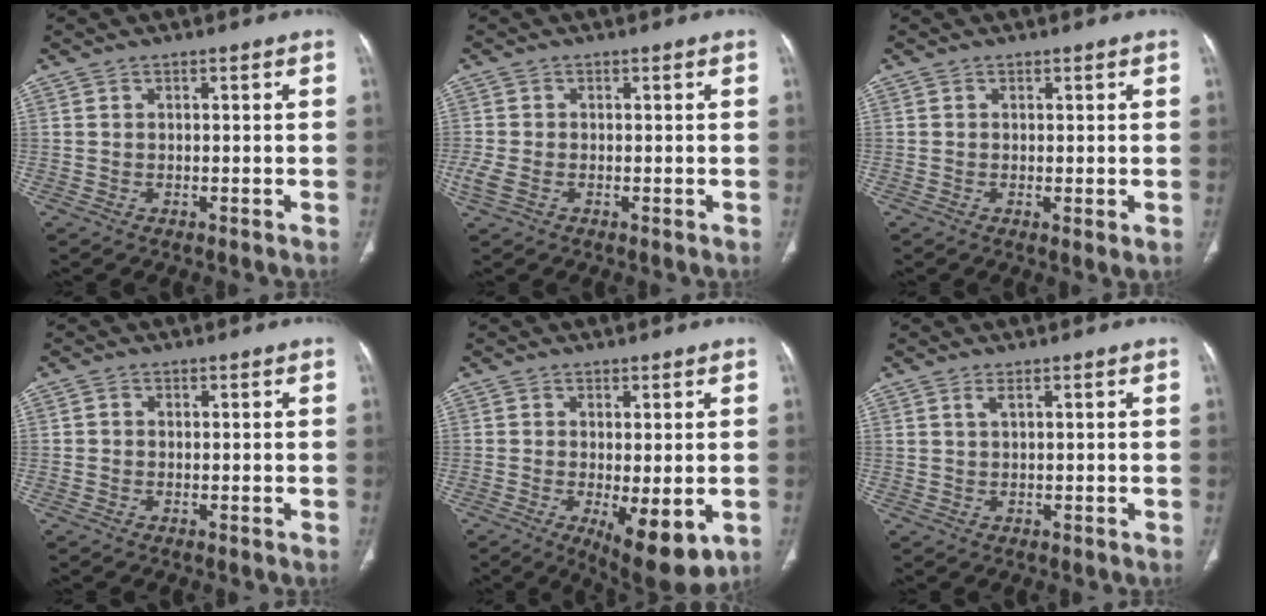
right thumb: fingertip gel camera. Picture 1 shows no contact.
{"total": 3.4, "force": [-1.0, 2.2, 2.4], "torque": [-0.073, 0.001, -0.019]}
{"total": 1.5, "force": [-0.1, 0.4, 1.5], "torque": [-0.030, -0.008, -0.003]}
{"total": 0.9, "force": [-0.1, 0.8, 0.3], "torque": [-0.003, 0.002, -0.004]}
{"total": 10.4, "force": [-2.9, 3.9, 9.2], "torque": [-0.130, -0.023, -0.032]}
{"total": 1.2, "force": [0.6, 0.2, 1.0], "torque": [-0.026, 0.002, 0.015]}